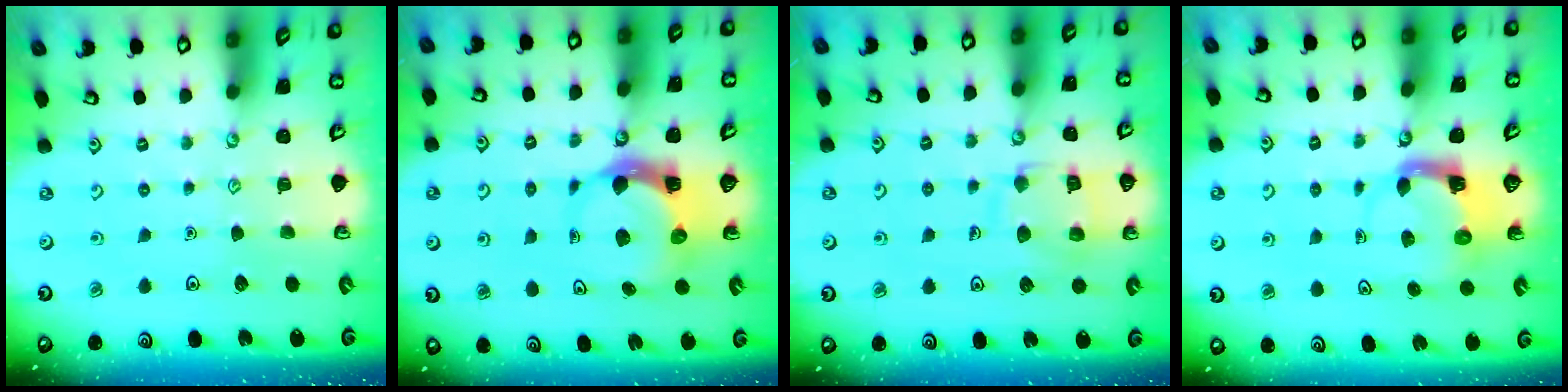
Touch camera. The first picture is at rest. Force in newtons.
{"total": 5.5, "press": 5.5, "slide": 0.9}
{"total": 11.4, "press": 11.3, "slide": 1.1}
{"total": 3.8, "press": 3.7, "slide": 0.7}